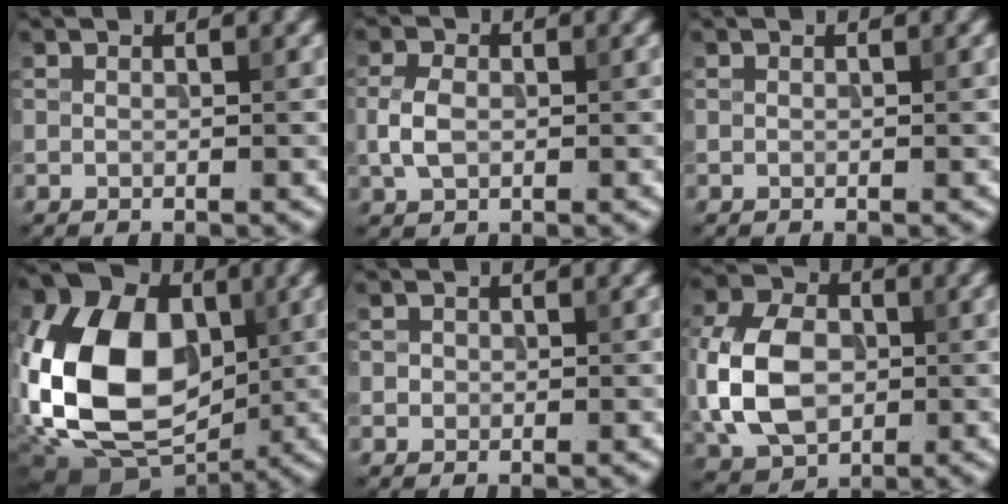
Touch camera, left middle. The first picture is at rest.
{"total": 2.7, "force": [-0.2, 1.9, 1.9], "torque": [-0.042, 0.001, -0.005]}
{"total": 0.0}
{"total": 15.0, "force": [-0.7, 10.4, 10.8], "torque": [-0.218, 0.002, -0.025]}
{"total": 0.6, "force": [0.0, 0.6, 0.1], "torque": [0.004, -0.003, -0.001]}
{"total": 9.1, "force": [-0.6, 6.6, 6.2], "torque": [-0.148, 0.004, -0.023]}